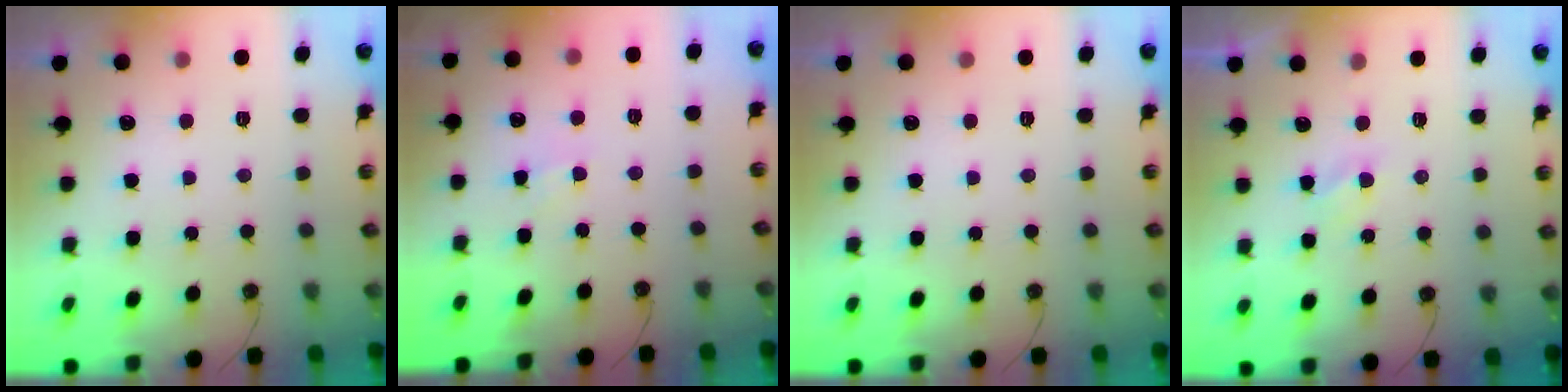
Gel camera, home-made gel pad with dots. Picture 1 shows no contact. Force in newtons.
{"total": 3.0, "press": 3.0, "slide": 0.5}
{"total": 0.0}
{"total": 2.8, "press": 2.7, "slide": 0.6}